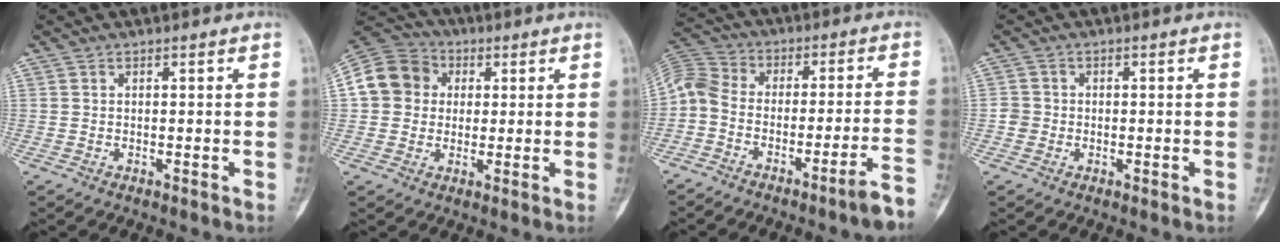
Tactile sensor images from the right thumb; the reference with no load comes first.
{"total": 11.1, "force": [1.5, 9.9, 4.8], "torque": [-0.077, 0.018, 0.015]}
{"total": 10.4, "force": [-6.4, 2.2, 7.9], "torque": [-0.132, 0.069, -0.112]}
{"total": 2.0, "force": [-0.5, 1.9, 0.3], "torque": [0.005, 0.007, -0.016]}